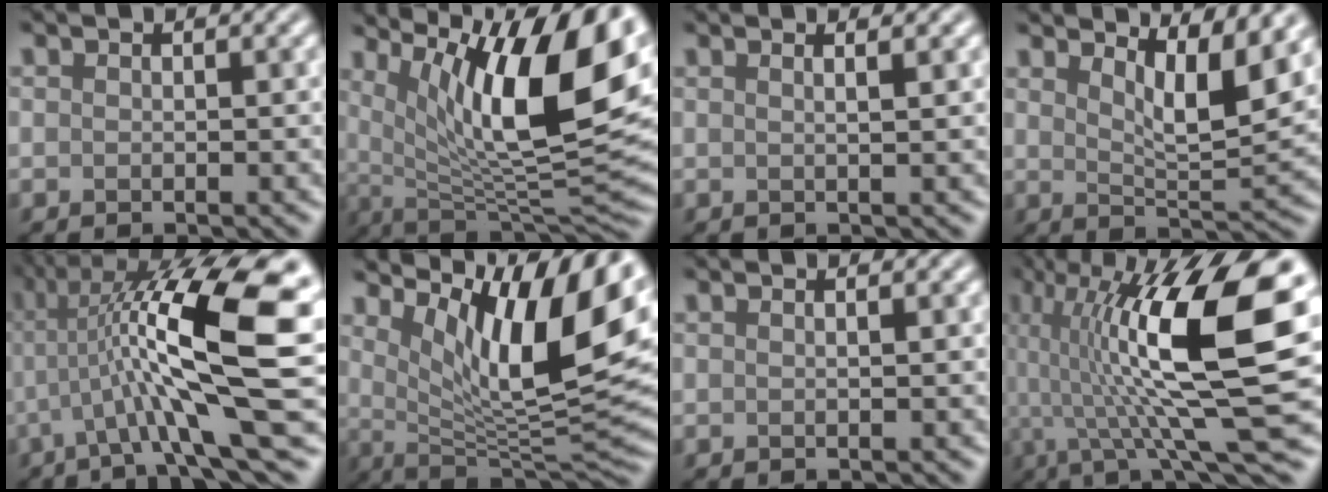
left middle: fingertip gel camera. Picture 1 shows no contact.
{"total": 14.2, "force": [5.5, 4.3, 12.4], "torque": [-0.184, 0.002, 0.094]}
{"total": 1.8, "force": [0.9, 0.7, 1.3], "torque": [-0.005, 0.006, -0.008]}
{"total": 5.5, "force": [3.3, 1.2, 4.2], "torque": [-0.064, -0.005, 0.057]}
{"total": 14.5, "force": [0.2, 3.2, 14.1], "torque": [-0.236, 0.021, 0.007]}
{"total": 12.0, "force": [5.6, 3.3, 10.2], "torque": [-0.164, -0.005, 0.106]}
{"total": 0.5, "force": [0.2, 0.1, 0.5], "torque": [-0.004, 0.000, -0.002]}
{"total": 14.7, "force": [1.8, 3.3, 14.2], "torque": [-0.242, 0.015, 0.034]}